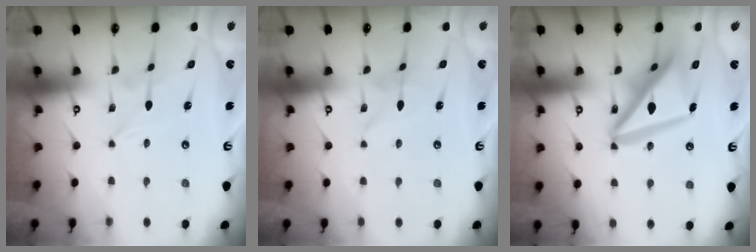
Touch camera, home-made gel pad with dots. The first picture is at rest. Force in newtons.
{"total": 1.6, "press": 1.6, "slide": 0.2}
{"total": 15.9, "press": 15.9, "slide": 1.6}